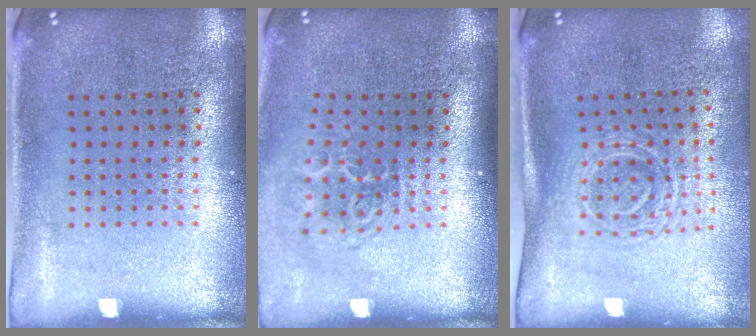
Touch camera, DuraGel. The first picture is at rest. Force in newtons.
{"total": 1.8, "press": 1.2, "slide": 1.4}
{"total": 1.6, "press": 1.3, "slide": 1.0}